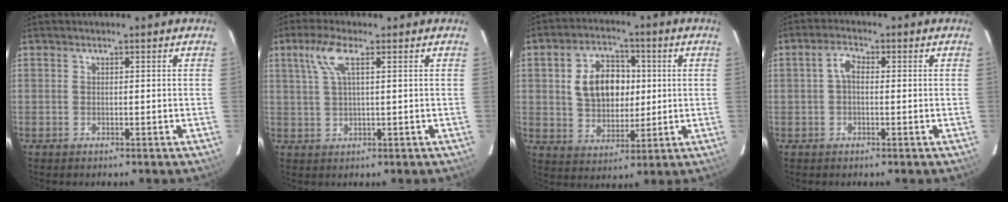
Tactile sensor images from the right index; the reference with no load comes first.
{"total": 5.3, "force": [2.2, 1.1, 4.7], "torque": [-0.099, 0.009, 0.047]}
{"total": 11.6, "force": [1.8, 8.3, 7.8], "torque": [-0.150, 0.026, 0.041]}
{"total": 2.7, "force": [-0.1, 1.6, 2.2], "torque": [-0.044, 0.012, -0.001]}